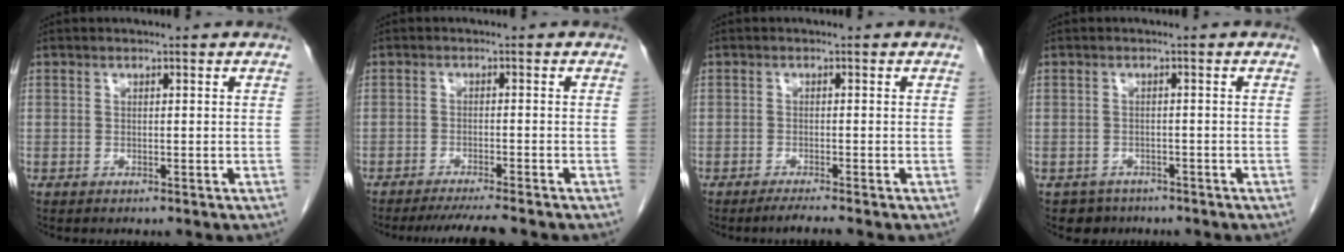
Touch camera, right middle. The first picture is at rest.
{"total": 6.0, "force": [-5.4, -0.6, 2.7], "torque": [-0.033, -0.019, -0.084]}
{"total": 2.2, "force": [-1.8, -0.6, 1.1], "torque": [-0.028, -0.008, -0.034]}
{"total": 2.8, "force": [-2.1, 1.9, -0.4], "torque": [0.000, 0.006, -0.031]}